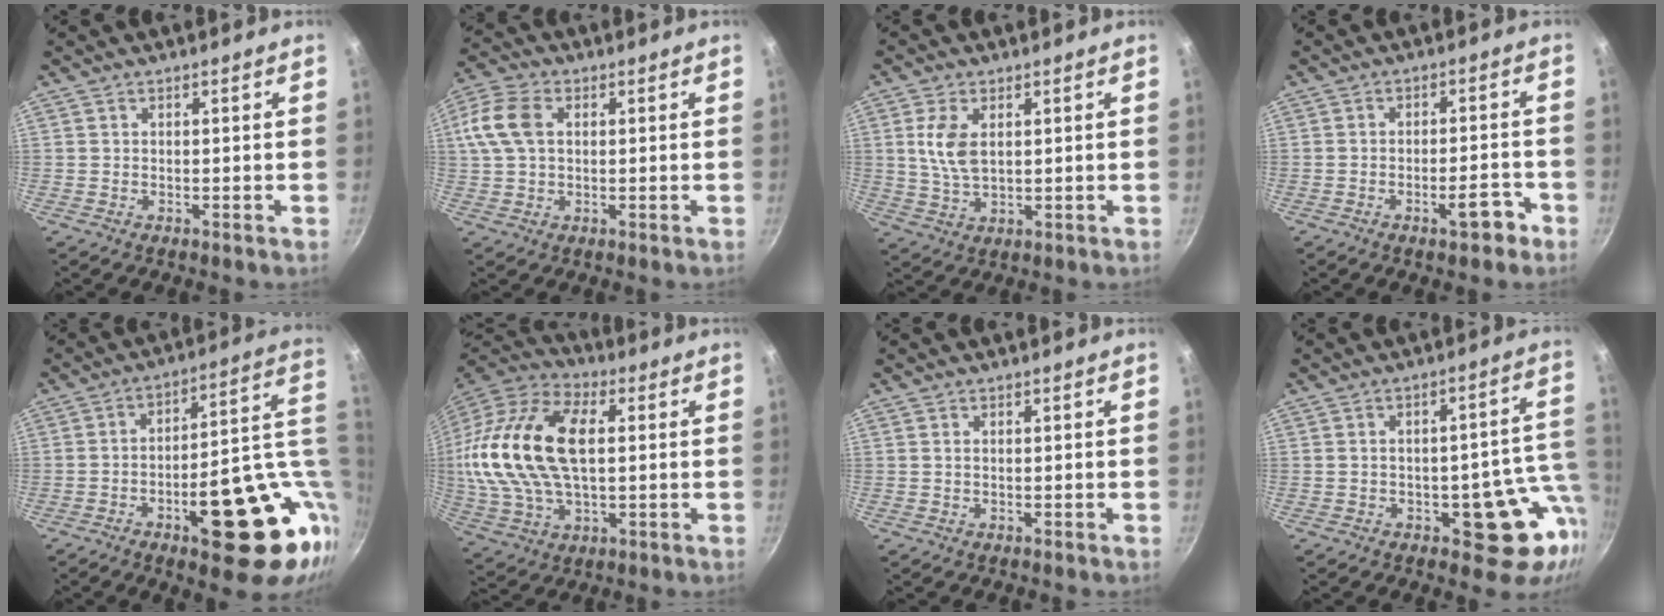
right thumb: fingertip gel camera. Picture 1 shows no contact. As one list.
[{"total": 9.8, "force": [2.0, 6.5, 7.1], "torque": [-0.147, 0.017, 0.028]}, {"total": 6.9, "force": [1.7, 3.8, 5.5], "torque": [-0.110, -0.008, 0.035]}, {"total": 5.4, "force": [-3.1, 2.0, 4.0], "torque": [-0.034, 0.028, -0.039]}, {"total": 25.2, "force": [-5.7, 10.2, 22.3], "torque": [-0.251, 0.011, -0.068]}, {"total": 24.8, "force": [2.9, 14.2, 20.2], "torque": [-0.398, 0.019, 0.046]}, {"total": 0.6, "force": [0.1, 0.3, 0.5], "torque": [-0.010, 0.000, 0.002]}, {"total": 12.8, "force": [-4.1, 6.8, 10.1], "torque": [-0.052, 0.030, -0.047]}]